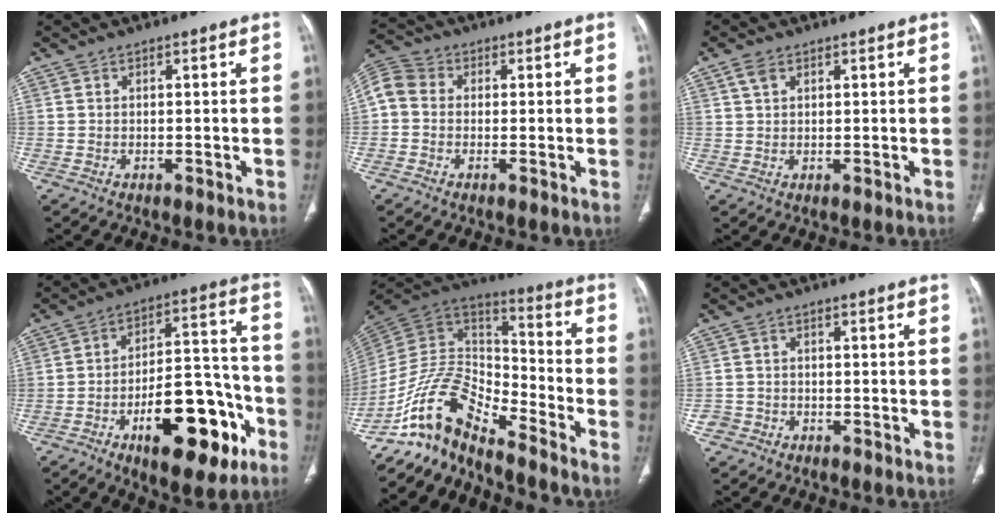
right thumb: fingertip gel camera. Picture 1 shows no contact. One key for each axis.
{"total": 7.0, "fx": 0.3, "fy": 6.0, "fz": 3.7, "tx": -0.075, "ty": 0.022, "tz": -0.004}
{"total": 2.5, "fx": 1.4, "fy": 1.5, "fz": 1.4, "tx": -0.029, "ty": 0.003, "tz": 0.031}
{"total": 20.9, "fx": -9.2, "fy": 9.2, "fz": 16.4, "tx": -0.218, "ty": 0.067, "tz": -0.128}
{"total": 14.3, "fx": -11.8, "fy": 4.6, "fz": 6.7, "tx": -0.117, "ty": 0.102, "tz": -0.231}
{"total": 2.1, "fx": -1.3, "fy": 1.7, "fz": 0.0, "tx": 0.001, "ty": 0.011, "tz": -0.028}